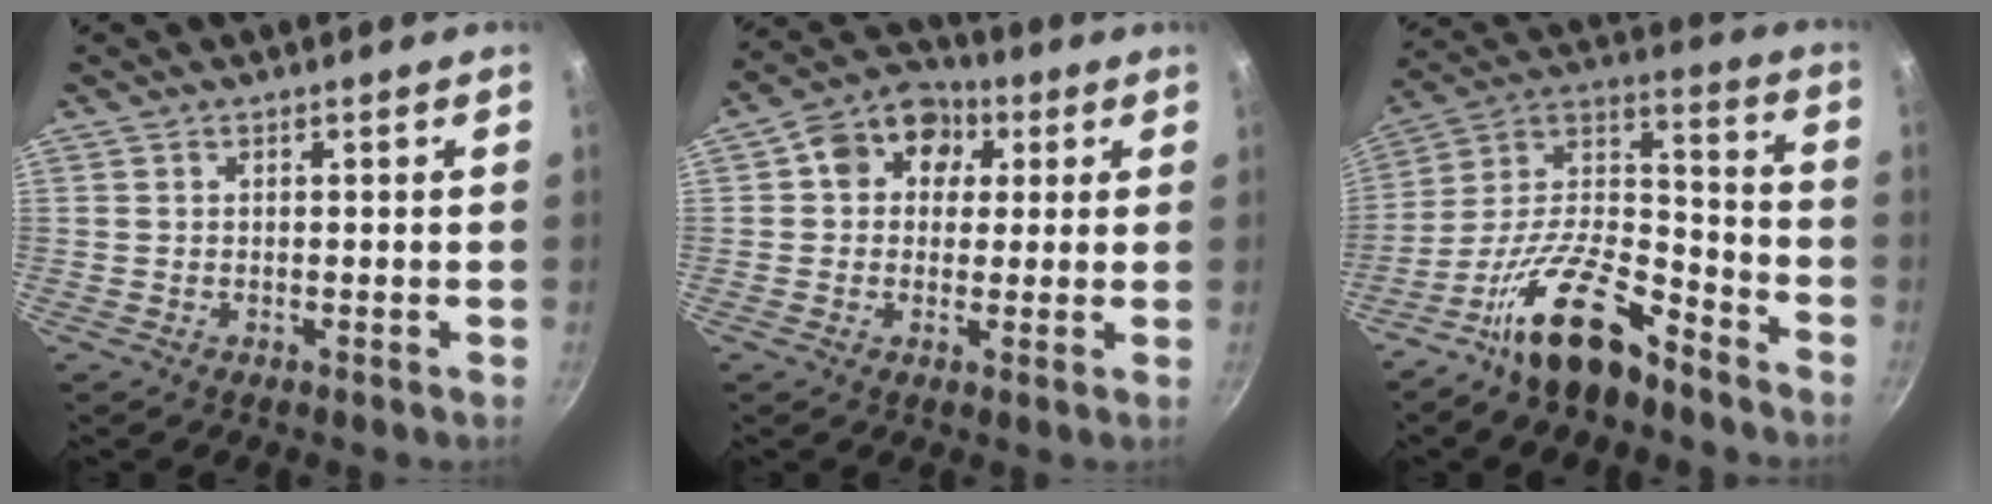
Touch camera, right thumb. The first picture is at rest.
{"total": 10.2, "force": [2.7, 8.4, 5.1], "torque": [-0.050, 0.015, 0.022]}
{"total": 18.3, "force": [-12.0, 7.7, 11.5], "torque": [-0.182, 0.103, -0.228]}